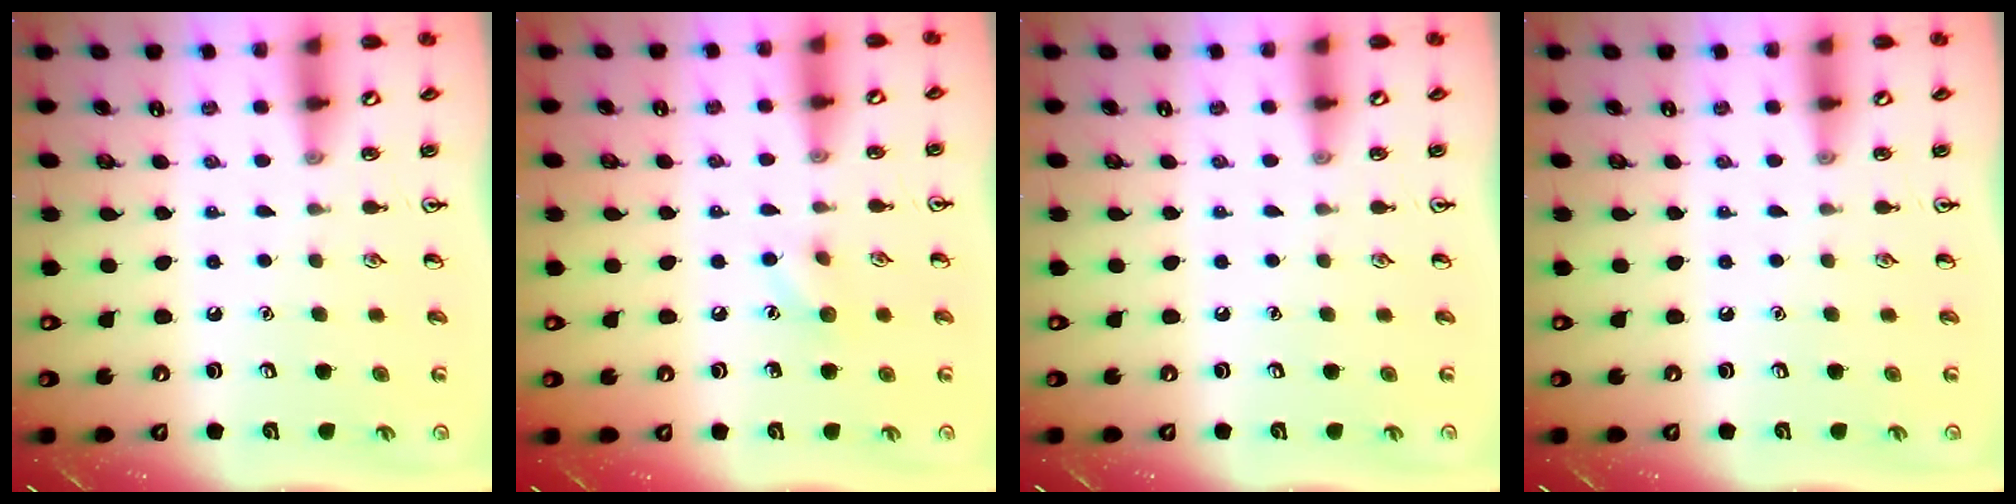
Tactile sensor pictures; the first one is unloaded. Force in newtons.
{"total": 5.9, "press": 5.7, "slide": 1.8}
{"total": 0.0}
{"total": 0.0}